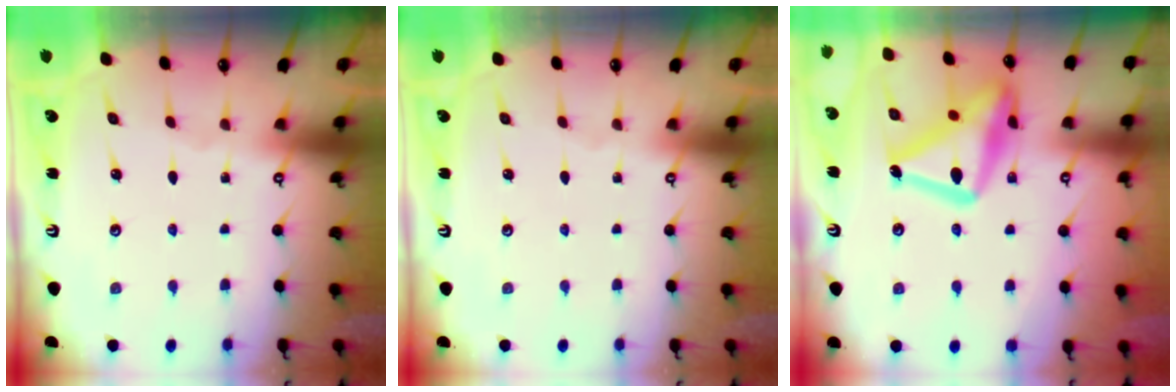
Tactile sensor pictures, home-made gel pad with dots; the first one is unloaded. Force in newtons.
{"total": 0.0}
{"total": 22.2, "press": 22.2, "slide": 1.6}